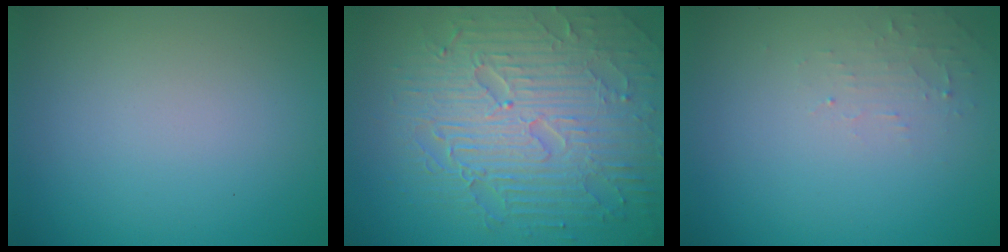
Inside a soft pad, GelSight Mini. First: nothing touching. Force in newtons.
{"total": 8.8, "press": 6.2, "slide": 6.1}
{"total": 1.2, "press": 1.2, "slide": 0.3}